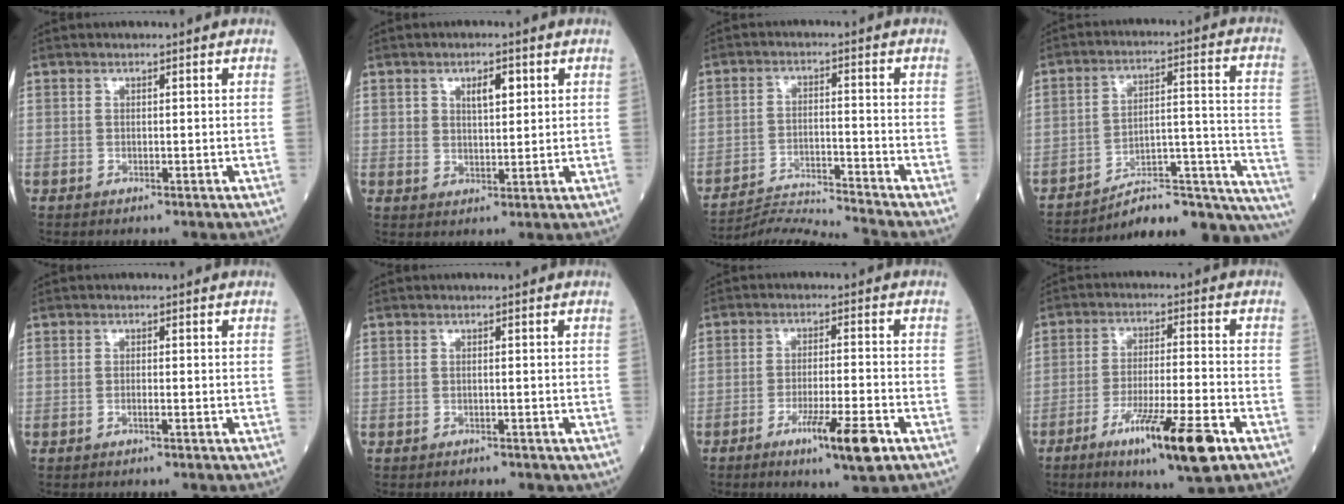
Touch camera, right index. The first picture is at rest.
{"total": 3.9, "force": [1.8, 1.8, 3.0], "torque": [-0.048, 0.001, 0.031]}
{"total": 8.5, "force": [-7.8, -3.3, -0.5], "torque": [0.002, -0.003, -0.146]}
{"total": 19.7, "force": [-18.0, 2.8, 7.5], "torque": [-0.037, 0.063, -0.251]}
{"total": 0.6, "force": [-0.4, 0.0, 0.5], "torque": [-0.008, 0.002, -0.009]}
{"total": 5.0, "force": [-4.4, 2.1, 0.8], "torque": [-0.008, 0.003, -0.045]}
{"total": 8.1, "force": [-4.4, 0.3, 6.8], "torque": [-0.114, -0.013, -0.069]}
{"total": 13.1, "force": [-7.1, 0.8, 11.0], "torque": [-0.186, -0.027, -0.116]}